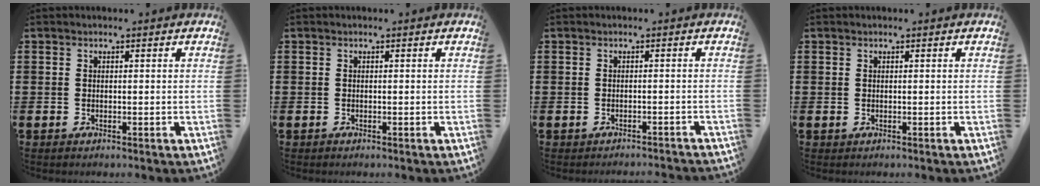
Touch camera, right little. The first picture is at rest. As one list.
[{"total": 0.0}, {"total": 1.0, "force": [-1.0, -0.2, 0.0], "torque": [0.000, 0.002, -0.020]}, {"total": 0.0}]